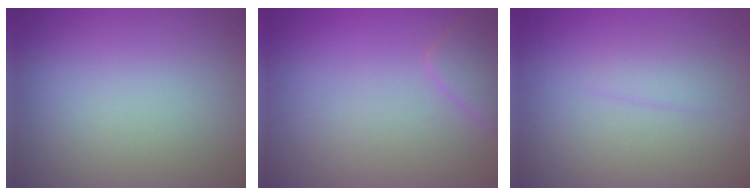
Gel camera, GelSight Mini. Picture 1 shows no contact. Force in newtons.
{"total": 1.7, "press": 1.7, "slide": 0.2}
{"total": 1.1, "press": 1.1, "slide": 0.1}